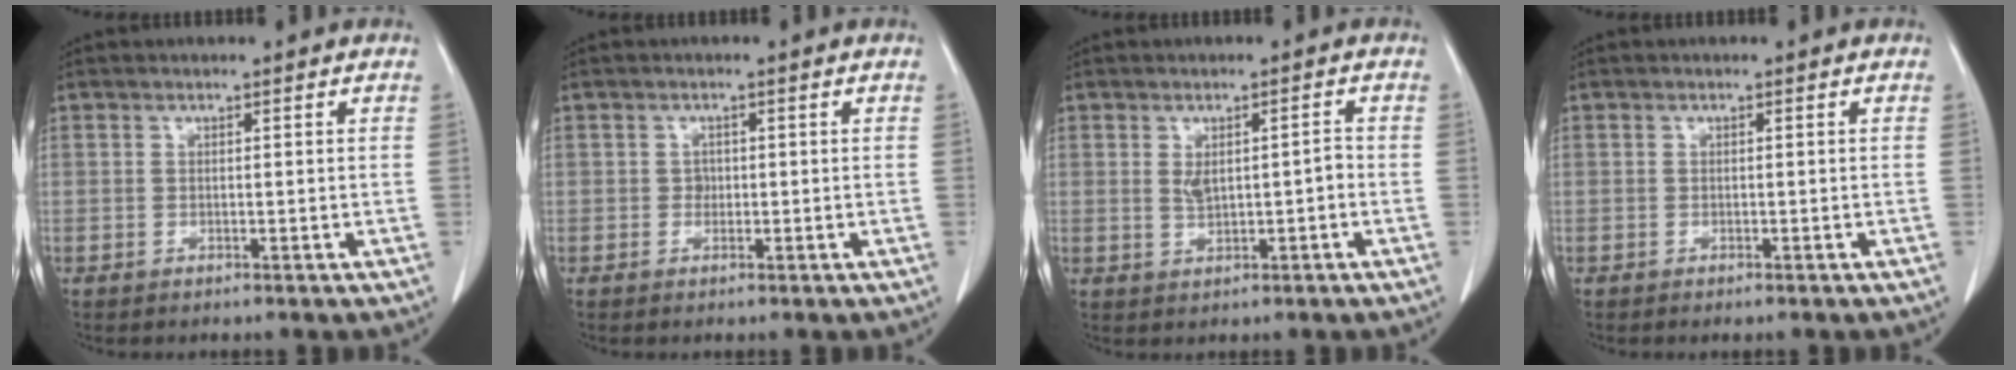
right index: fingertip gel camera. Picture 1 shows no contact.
{"total": 1.0, "force": [-0.1, 0.9, 0.4], "torque": [-0.003, 0.004, 0.000]}
{"total": 3.2, "force": [0.0, 1.3, 3.0], "torque": [-0.051, 0.006, 0.007]}
{"total": 0.7, "force": [-0.5, 0.1, 0.4], "torque": [-0.010, -0.002, -0.006]}